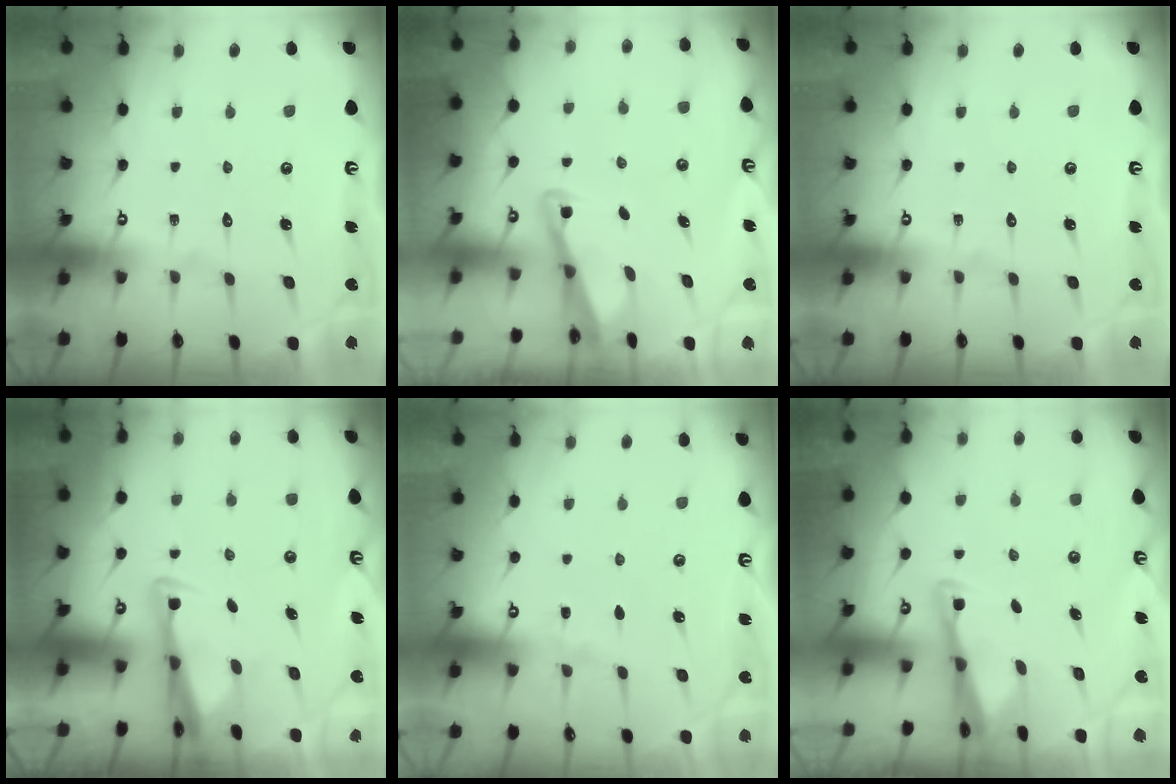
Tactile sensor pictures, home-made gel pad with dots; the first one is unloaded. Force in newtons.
{"total": 2.9, "press": 2.9, "slide": 0.4}
{"total": 0.0}
{"total": 2.9, "press": 2.9, "slide": 0.6}
{"total": 2.8, "press": 2.8, "slide": 0.5}
{"total": 2.7, "press": 2.7, "slide": 0.3}